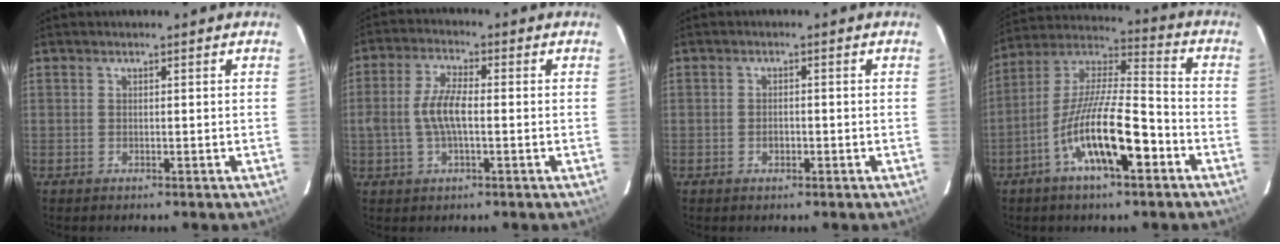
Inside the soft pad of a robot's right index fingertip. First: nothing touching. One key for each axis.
{"total": 6.6, "fx": -0.8, "fy": 2.4, "fz": 6.1, "tx": -0.124, "ty": 0.008, "tz": -0.016}
{"total": 1.5, "fx": -0.7, "fy": 1.0, "fz": 0.9, "tx": -0.018, "ty": 0.002, "tz": -0.011}
{"total": 15.9, "fx": -7.2, "fy": 3.9, "fz": 13.7, "tx": -0.254, "ty": -0.007, "tz": -0.133}